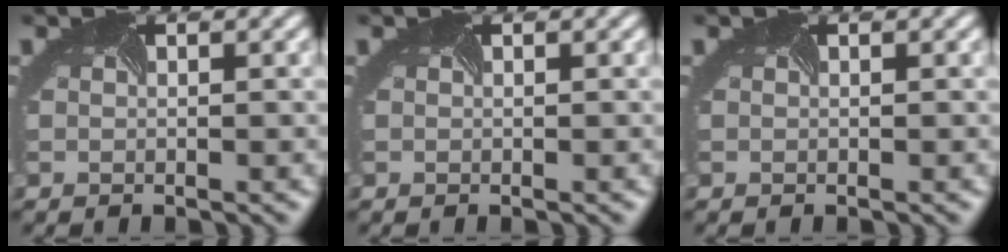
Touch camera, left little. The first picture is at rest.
{"total": 0.0}
{"total": 0.0}